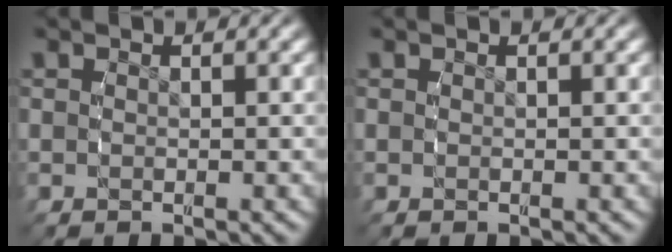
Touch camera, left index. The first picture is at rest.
{"total": 0.0}